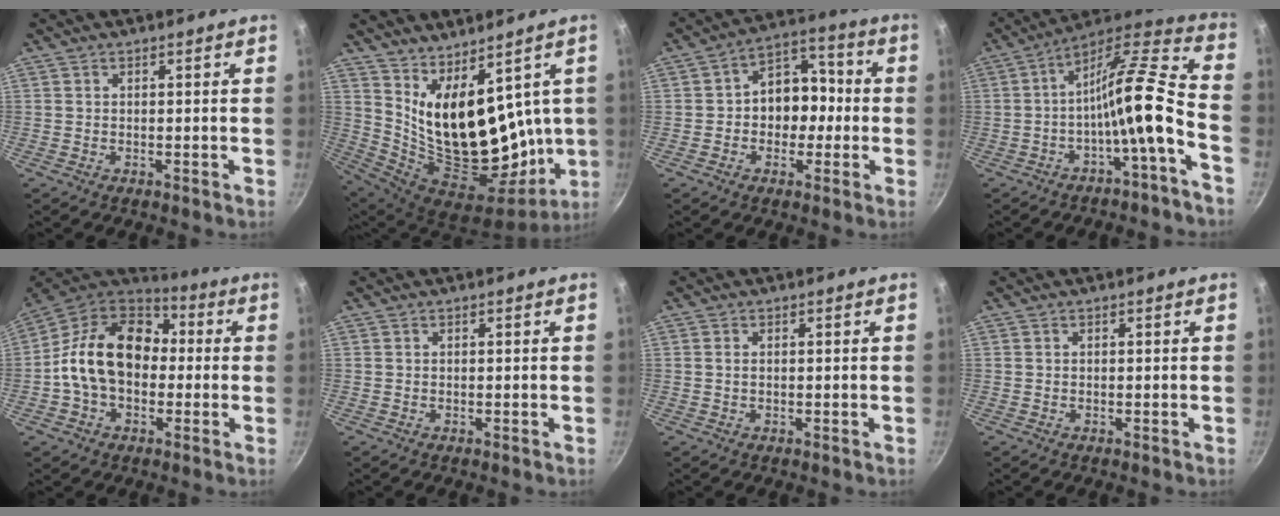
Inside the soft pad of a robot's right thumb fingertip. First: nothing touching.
{"total": 21.6, "force": [7.0, 11.3, 17.0], "torque": [-0.243, -0.096, 0.152]}
{"total": 10.5, "force": [-1.0, 8.2, 6.4], "torque": [-0.028, 0.040, -0.028]}
{"total": 15.1, "force": [-5.4, 2.2, 14.0], "torque": [-0.215, 0.057, -0.089]}
{"total": 18.6, "force": [-0.2, 13.5, 12.8], "torque": [-0.193, 0.045, -0.021]}
{"total": 0.0}
{"total": 0.9, "force": [0.1, 0.5, 0.7], "torque": [-0.014, 0.001, 0.000]}
{"total": 0.0}